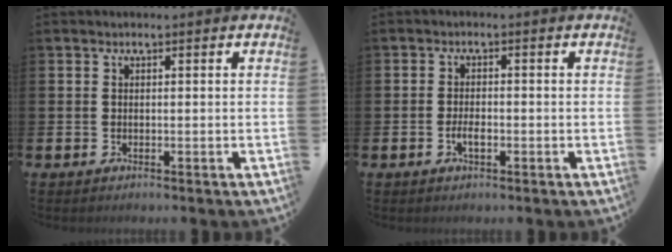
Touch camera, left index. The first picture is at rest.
{"total": 2.0, "force": [-0.7, 0.9, 1.7], "torque": [-0.029, 0.001, -0.013]}